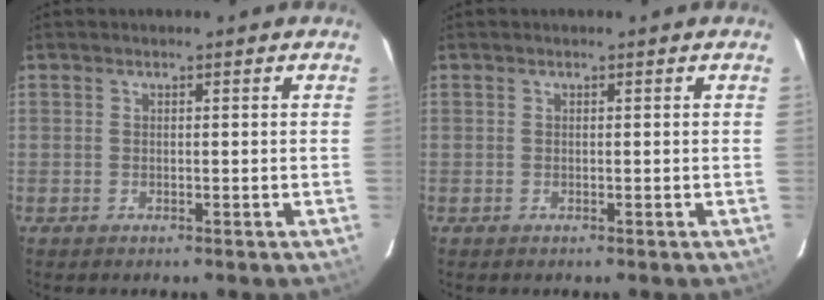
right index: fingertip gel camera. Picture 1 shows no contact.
{"total": 0.0}